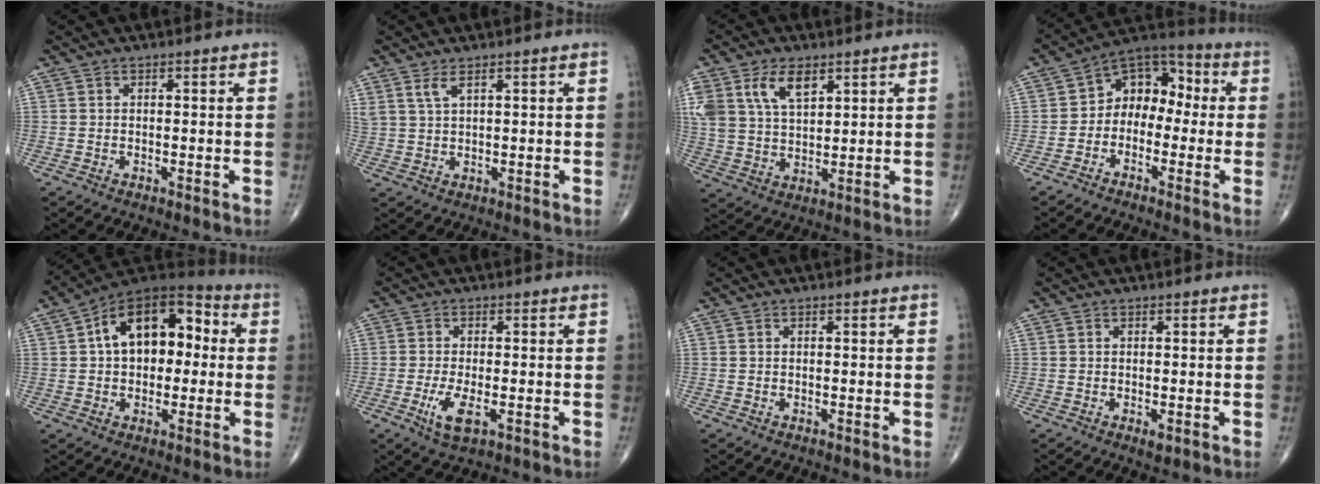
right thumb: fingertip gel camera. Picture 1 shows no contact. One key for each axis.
{"total": 2.7, "fx": 1.7, "fy": 0.6, "fz": 2.0, "tx": -0.046, "ty": -0.005, "tz": 0.042}
{"total": 10.8, "fx": 5.4, "fy": 6.0, "fz": 7.3, "tx": -0.139, "ty": -0.014, "tz": 0.112}
{"total": 9.9, "fx": -0.9, "fy": 7.3, "fz": 6.7, "tx": -0.062, "ty": 0.046, "tz": -0.037}
{"total": 17.1, "fx": 2.5, "fy": 10.6, "fz": 13.3, "tx": -0.169, "ty": 0.042, "tz": 0.031}
{"total": 5.1, "fx": -1.7, "fy": 1.9, "fz": 4.5, "tx": -0.093, "ty": -0.010, "tz": -0.027}
{"total": 0.0}
{"total": 1.3, "fx": -0.4, "fy": 0.5, "fz": 1.1, "tx": -0.016, "ty": -0.004, "tz": -0.005}